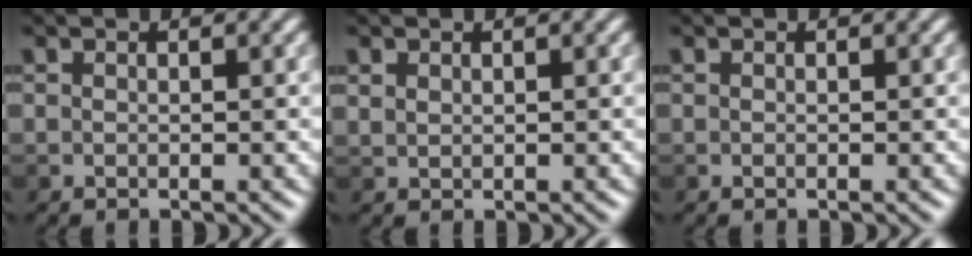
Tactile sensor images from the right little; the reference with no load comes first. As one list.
[{"total": 0.9, "force": [0.6, 0.6, 0.3], "torque": [-0.008, -0.001, 0.016]}, {"total": 0.0}]